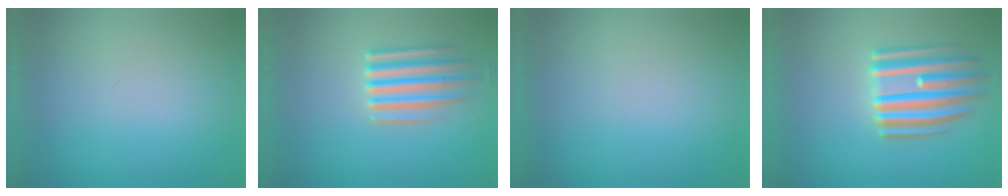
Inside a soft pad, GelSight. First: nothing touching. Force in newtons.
{"total": 3.7}
{"total": 0.0}
{"total": 5.5}